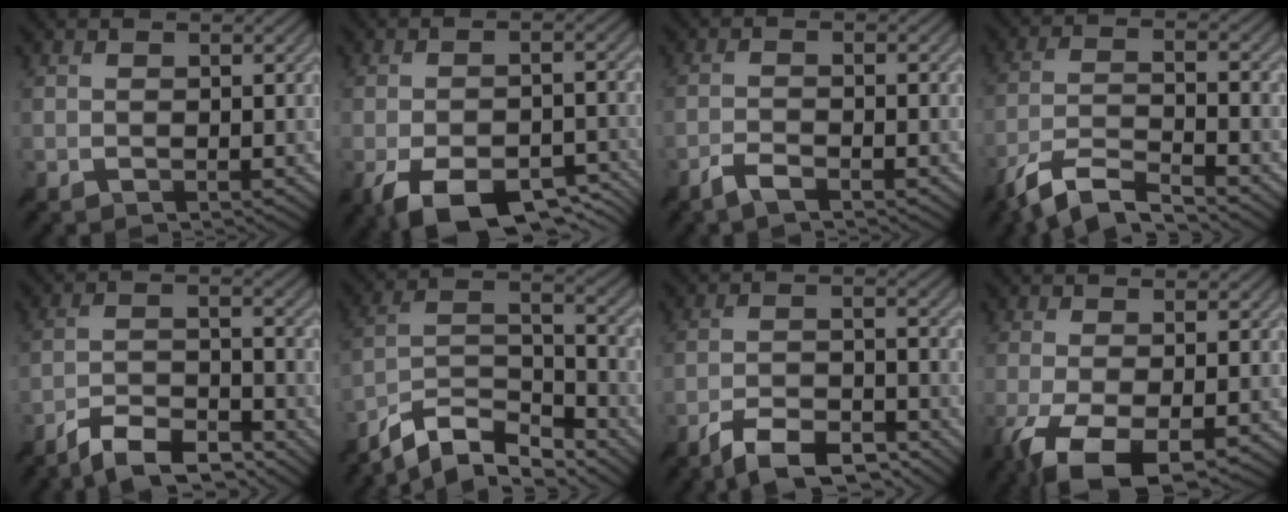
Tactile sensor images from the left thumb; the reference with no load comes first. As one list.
[{"total": 11.1, "force": [-6.6, 4.5, 7.7], "torque": [-0.137, -0.011, -0.107]}, {"total": 2.4, "force": [-1.7, 0.4, 1.6], "torque": [-0.038, 0.002, -0.042]}, {"total": 8.8, "force": [-6.8, 1.9, 5.4], "torque": [-0.112, -0.005, -0.141]}, {"total": 7.8, "force": [-6.2, 2.0, 4.3], "torque": [-0.082, 0.005, -0.121]}, {"total": 10.6, "force": [-8.8, 2.9, 5.3], "torque": [-0.104, 0.010, -0.170]}, {"total": 8.2, "force": [-6.0, 2.4, 5.0], "torque": [-0.093, 0.002, -0.113]}, {"total": 9.3, "force": [-4.4, 3.2, 7.5], "torque": [-0.165, -0.024, -0.074]}]